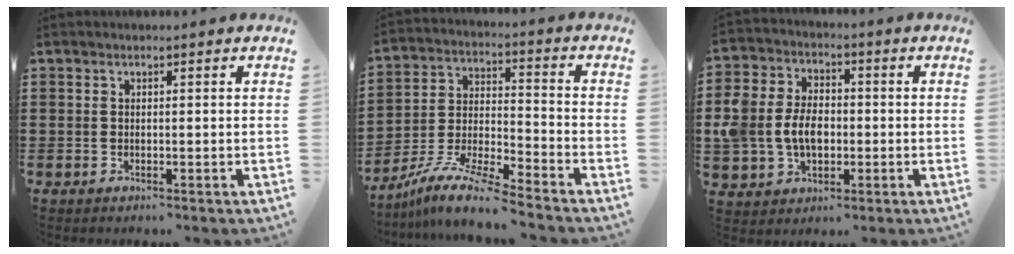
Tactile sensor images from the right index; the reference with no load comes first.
{"total": 9.7, "force": [-8.8, 0.3, 4.0], "torque": [-0.084, 0.005, -0.176]}
{"total": 7.9, "force": [-0.9, 5.9, 5.1], "torque": [-0.137, 0.006, -0.022]}